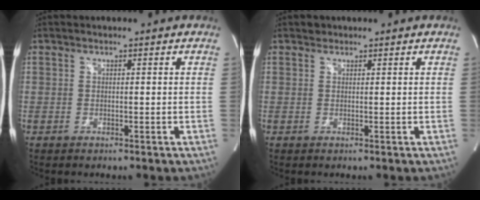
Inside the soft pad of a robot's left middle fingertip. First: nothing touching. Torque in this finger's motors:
{"motor_torque": [0.04, 0.00, -0.03, 0.01]}